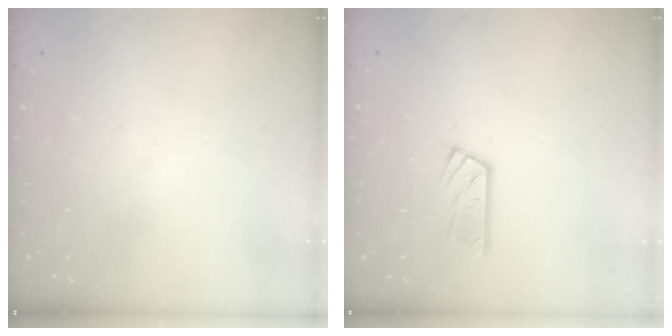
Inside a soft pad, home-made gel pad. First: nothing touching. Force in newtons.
{"total": 6.9, "press": 6.9, "slide": 0.6}